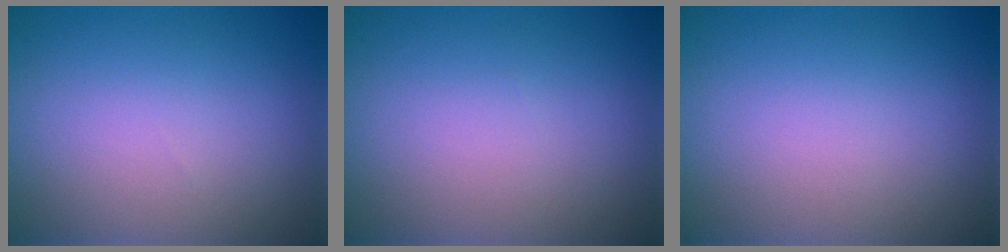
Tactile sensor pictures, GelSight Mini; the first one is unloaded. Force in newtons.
{"total": 0.0}
{"total": 0.0}